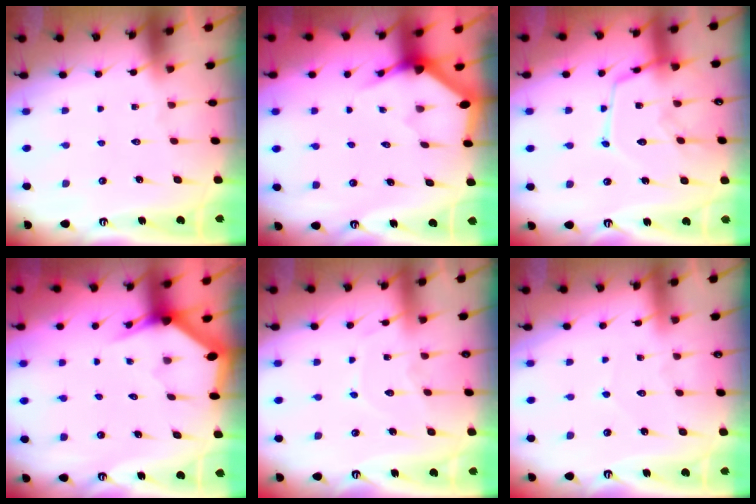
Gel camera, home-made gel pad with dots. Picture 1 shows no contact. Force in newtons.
{"total": 3.5, "press": 3.5, "slide": 0.1}
{"total": 14.0, "press": 14.0, "slide": 1.0}
{"total": 3.1, "press": 3.1, "slide": 0.1}
{"total": 7.4, "press": 7.4, "slide": 0.7}
{"total": 2.6, "press": 2.6, "slide": 0.3}